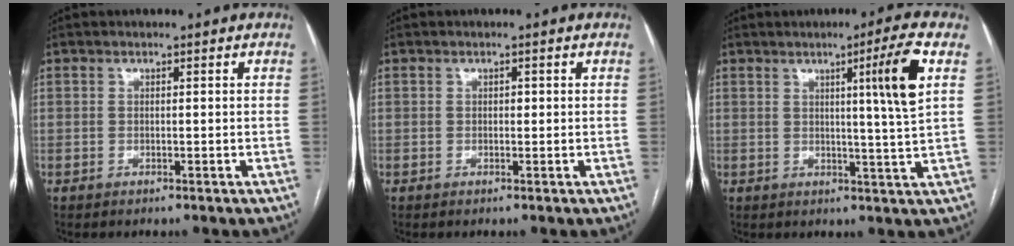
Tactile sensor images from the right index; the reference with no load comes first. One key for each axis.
{"total": 0.6, "fx": 0.1, "fy": 0.4, "fz": 0.4, "tx": -0.006, "ty": 0.001, "tz": 0.001}
{"total": 8.0, "fx": 2.5, "fy": -2.0, "fz": 7.3, "tx": -0.112, "ty": -0.010, "tz": 0.041}